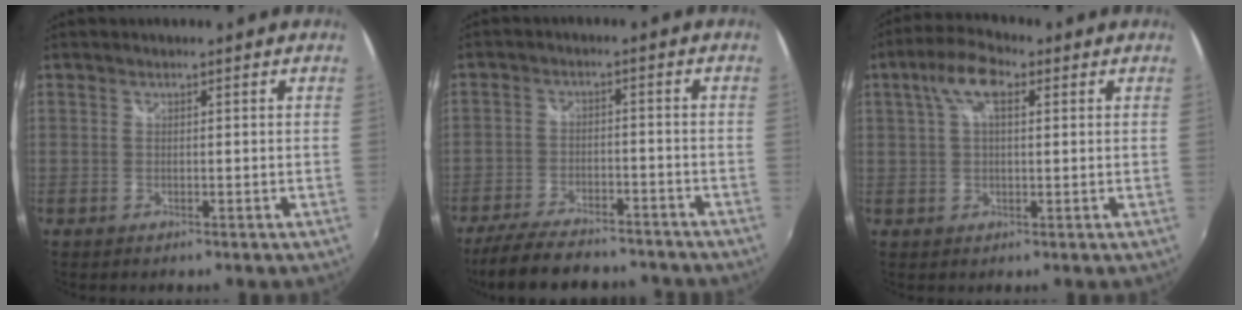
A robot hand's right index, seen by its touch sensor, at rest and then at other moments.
{"total": 17.5, "force": [-14.7, 5.4, 7.8], "torque": [-0.167, -0.020, -0.216]}
{"total": 7.4, "force": [2.8, 3.2, 6.1], "torque": [-0.118, 0.023, 0.048]}